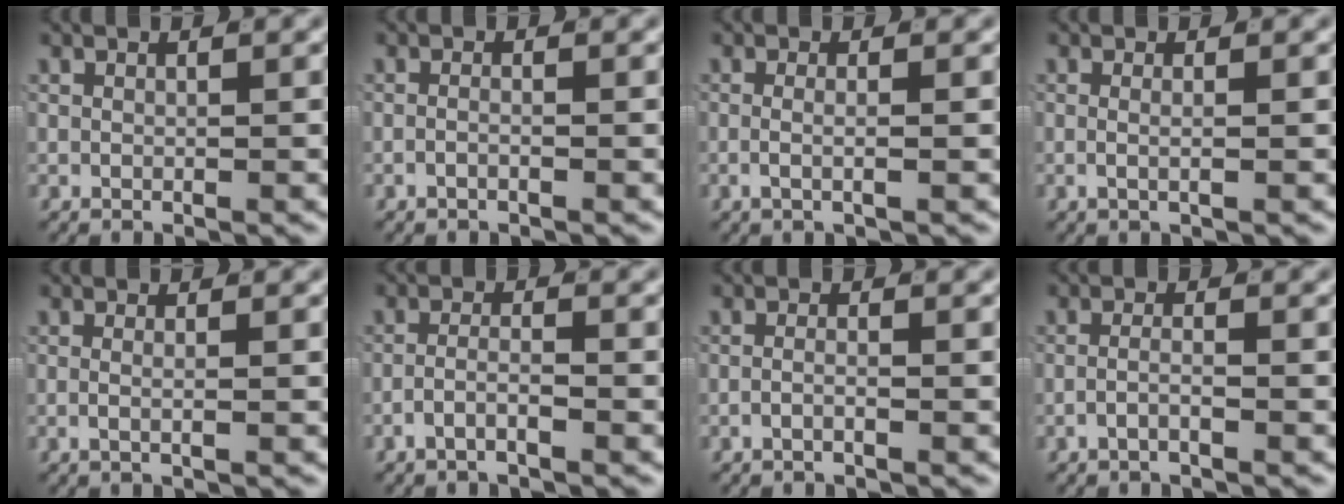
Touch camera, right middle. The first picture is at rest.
{"total": 0.9, "force": [-0.6, -0.1, 0.6], "torque": [-0.011, -0.001, -0.012]}
{"total": 1.6, "force": [-0.8, 0.1, 1.5], "torque": [-0.038, -0.011, -0.010]}
{"total": 1.2, "force": [-0.4, 0.0, 1.1], "torque": [-0.027, -0.009, -0.003]}
{"total": 1.2, "force": [-0.5, 0.0, 1.1], "torque": [-0.027, -0.009, -0.006]}
{"total": 2.2, "force": [-1.8, 0.3, 1.3], "torque": [-0.026, -0.004, -0.034]}
{"total": 1.2, "force": [-0.9, -0.1, 0.8], "torque": [-0.017, -0.003, -0.017]}
{"total": 1.6, "force": [-1.2, -0.1, 1.1], "torque": [-0.025, -0.006, -0.021]}